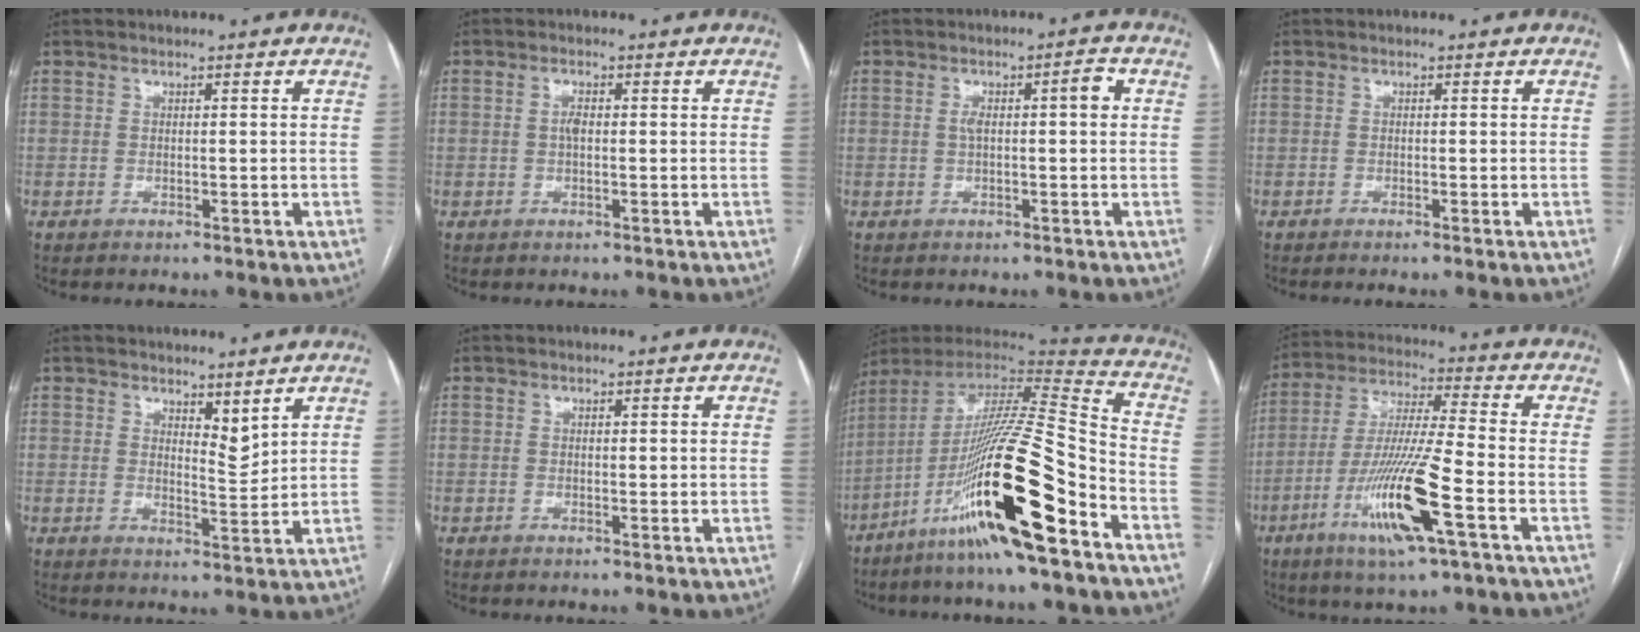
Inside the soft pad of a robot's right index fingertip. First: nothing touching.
{"total": 1.6, "force": [0.1, 0.6, 1.5], "torque": [-0.032, 0.003, 0.001]}
{"total": 4.1, "force": [0.6, 1.0, 3.9], "torque": [-0.067, 0.021, 0.010]}
{"total": 0.7, "force": [-0.5, -0.2, 0.4], "torque": [-0.008, 0.001, -0.010]}
{"total": 3.4, "force": [2.7, 0.9, 1.8], "torque": [-0.030, -0.015, 0.049]}
{"total": 0.7, "force": [0.2, 0.3, 0.6], "torque": [-0.007, 0.000, 0.004]}
{"total": 22.2, "force": [-11.2, 1.0, 19.2], "torque": [-0.344, -0.030, -0.206]}
{"total": 14.5, "force": [-6.0, 0.3, 13.2], "torque": [-0.266, -0.019, -0.111]}